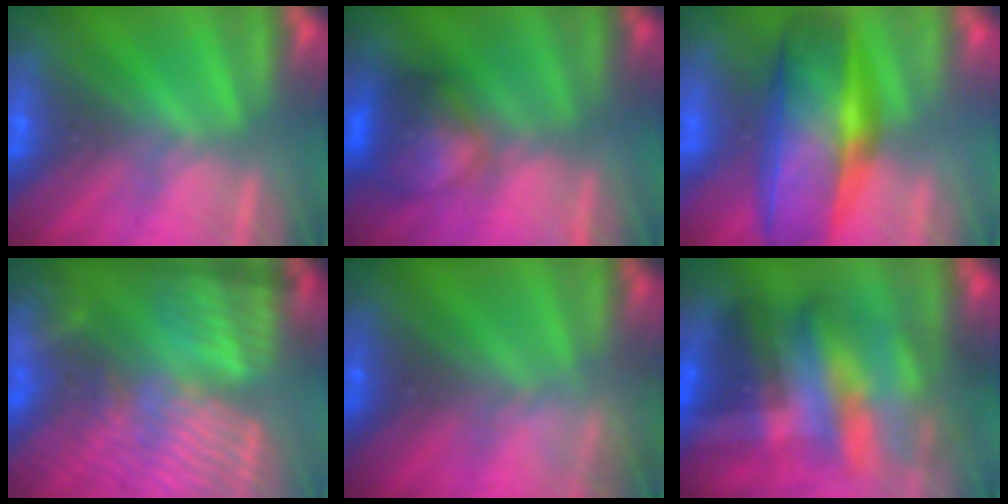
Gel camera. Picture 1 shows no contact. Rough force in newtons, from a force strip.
{"total": 7.7}
{"total": 9.3}
{"total": 7.5}
{"total": 2.3}
{"total": 7.5}